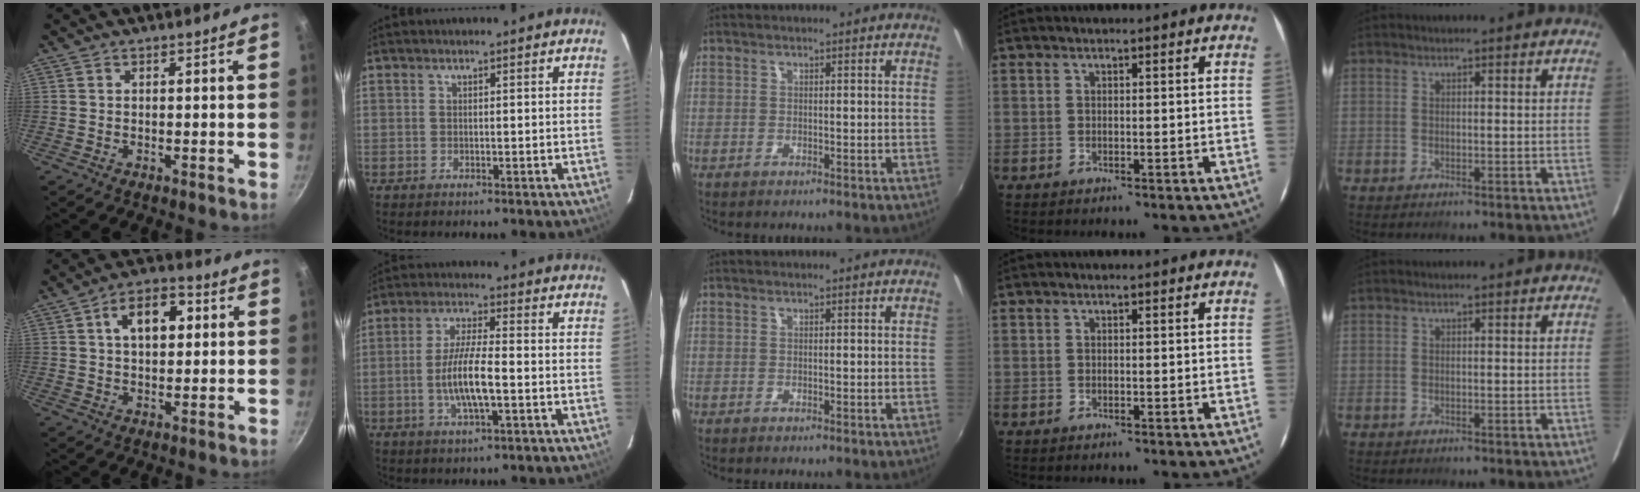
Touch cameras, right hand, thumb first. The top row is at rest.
{"thumb": {"total": 9.5, "force": [2.2, 5.8, 7.2], "torque": [-0.083, 0.012, 0.028]}, "index": {"total": 8.6, "force": [-2.0, 1.7, 8.2], "torque": [-0.162, -0.002, -0.038]}}